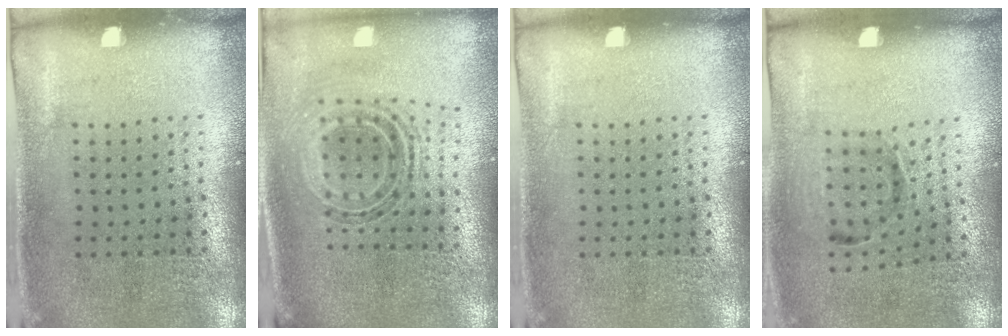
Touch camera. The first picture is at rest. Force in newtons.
{"total": 0.9, "press": 0.9, "slide": 0.4}
{"total": 0.0}
{"total": 0.9, "press": 0.7, "slide": 0.6}